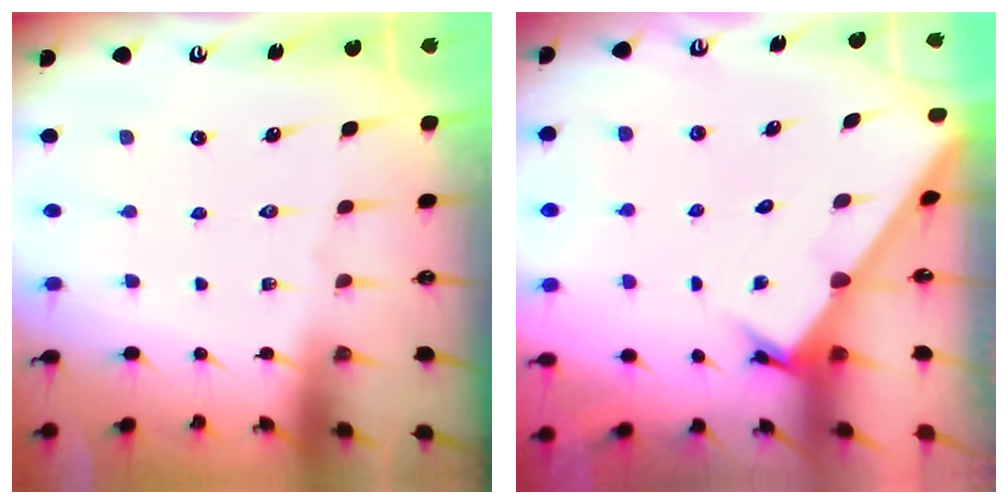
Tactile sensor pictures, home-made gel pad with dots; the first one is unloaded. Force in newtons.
{"total": 2.0, "press": 2.0, "slide": 0.2}